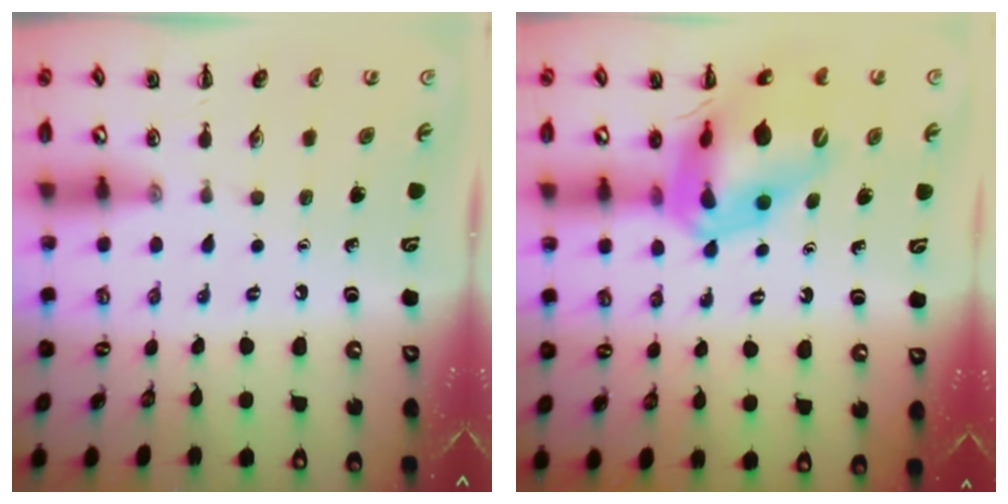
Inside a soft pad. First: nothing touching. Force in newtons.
{"total": 17.3, "press": 16.9, "slide": 3.8}